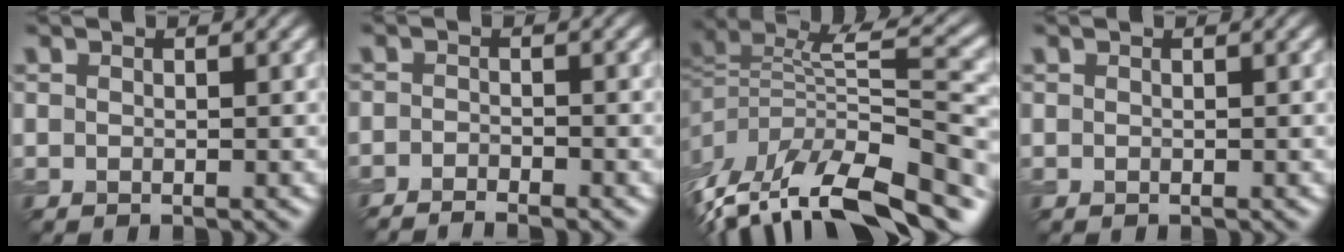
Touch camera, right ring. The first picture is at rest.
{"total": 2.6, "force": [-2.3, 0.3, 1.2], "torque": [-0.025, 0.006, -0.045]}
{"total": 12.8, "force": [-5.7, 4.8, 10.5], "torque": [-0.194, 0.019, -0.086]}
{"total": 0.0}